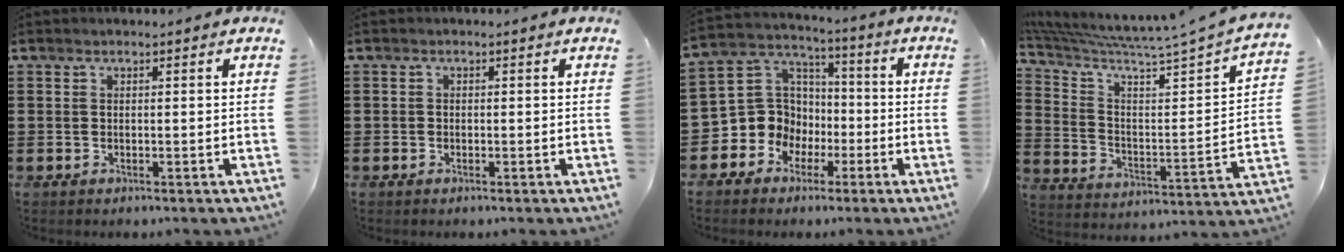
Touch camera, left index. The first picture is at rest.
{"total": 0.6, "force": [-0.3, 0.4, 0.1], "torque": [-0.004, 0.001, -0.006]}
{"total": 9.2, "force": [-2.4, 8.7, 1.6], "torque": [-0.088, -0.002, -0.044]}
{"total": 4.4, "force": [3.8, -0.4, 2.2], "torque": [-0.062, -0.052, 0.057]}